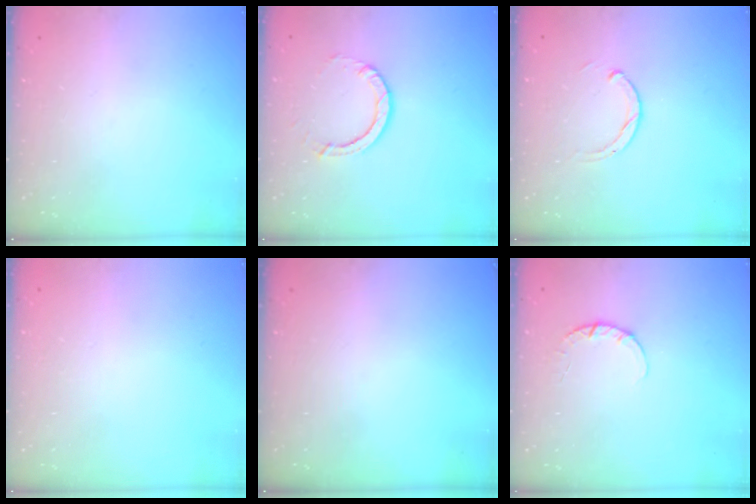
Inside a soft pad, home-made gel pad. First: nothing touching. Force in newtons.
{"total": 4.5, "press": 4.5, "slide": 0.3}
{"total": 2.5, "press": 2.5, "slide": 0.3}
{"total": 2.6, "press": 2.6, "slide": 0.2}
{"total": 0.0}
{"total": 2.7, "press": 2.7, "slide": 0.4}